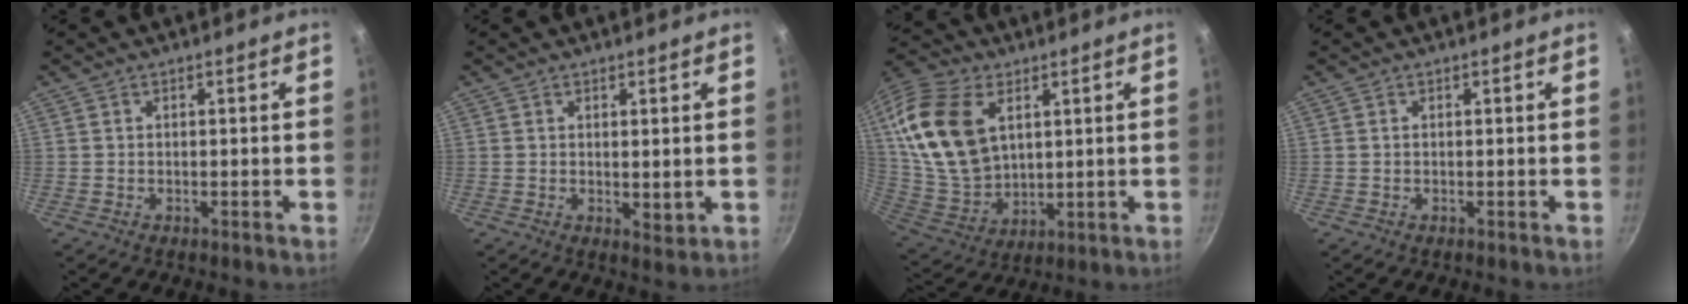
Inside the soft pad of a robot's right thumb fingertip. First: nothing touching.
{"total": 2.5, "force": [0.6, 1.1, 2.2], "torque": [-0.031, -0.012, 0.010]}
{"total": 20.2, "force": [6.3, 12.9, 14.2], "torque": [-0.268, -0.021, 0.134]}
{"total": 0.0}